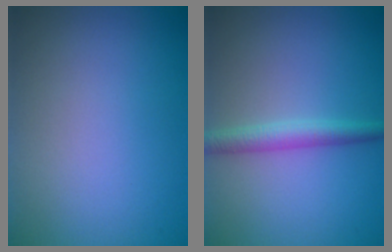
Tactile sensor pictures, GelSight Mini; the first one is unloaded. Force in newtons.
{"total": 2.4, "press": 2.4, "slide": 0.0}